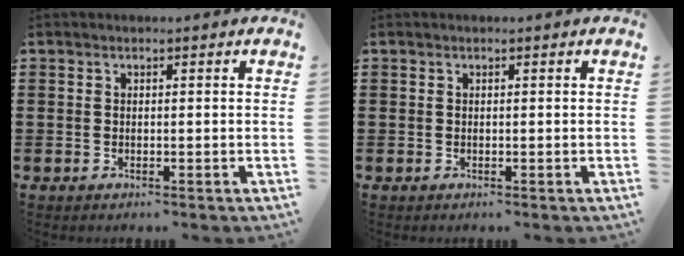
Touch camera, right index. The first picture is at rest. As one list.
[{"total": 0.0}]